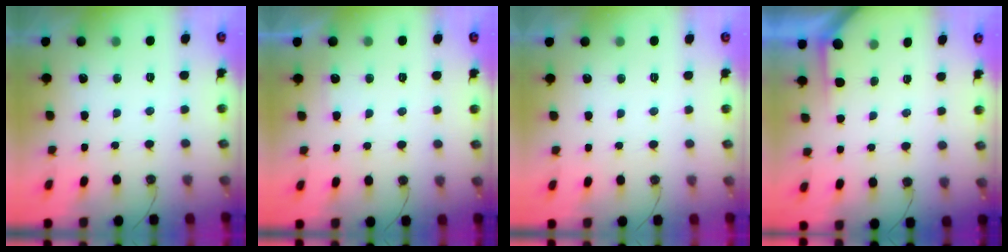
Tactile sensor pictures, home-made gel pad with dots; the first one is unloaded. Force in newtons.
{"total": 2.2, "press": 2.2, "slide": 0.3}
{"total": 0.0}
{"total": 1.7, "press": 1.7, "slide": 0.2}